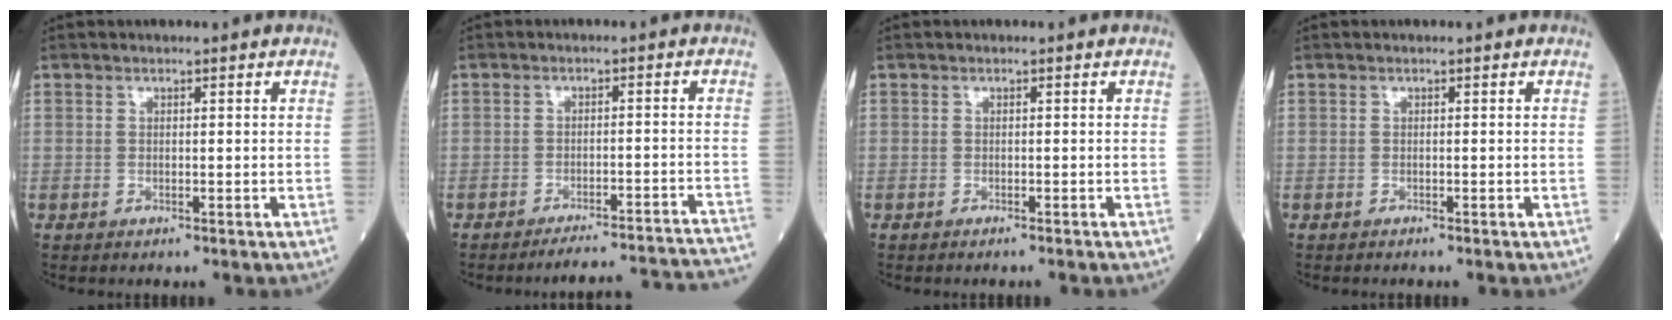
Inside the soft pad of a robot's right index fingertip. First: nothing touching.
{"total": 18.5, "force": [-18.0, -0.7, 4.3], "torque": [-0.017, -0.005, -0.213]}
{"total": 1.3, "force": [-1.2, 0.0, 0.6], "torque": [-0.008, 0.000, -0.014]}
{"total": 0.6, "force": [-0.5, 0.0, 0.2], "torque": [0.000, 0.001, -0.010]}